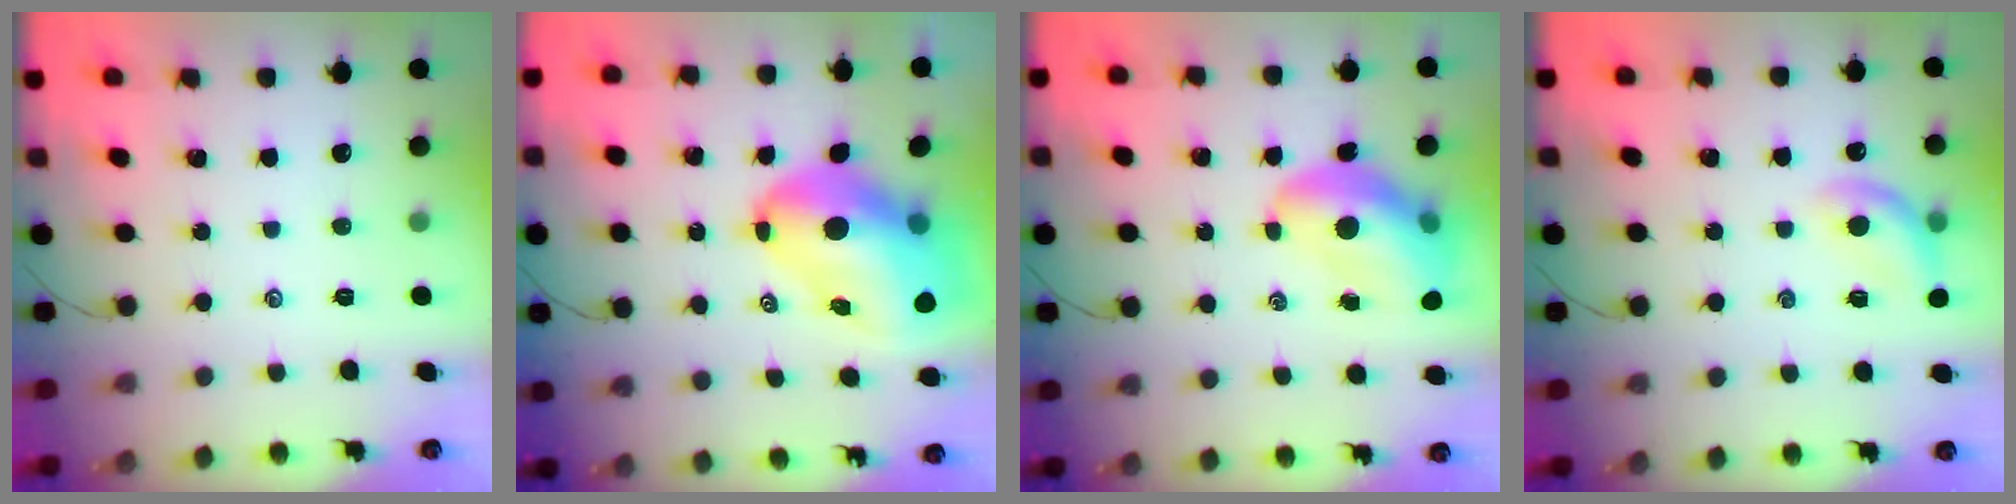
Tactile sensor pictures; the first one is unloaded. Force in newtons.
{"total": 16.8, "press": 16.1, "slide": 4.9}
{"total": 13.4, "press": 12.8, "slide": 3.9}
{"total": 11.4, "press": 11.2, "slide": 2.4}